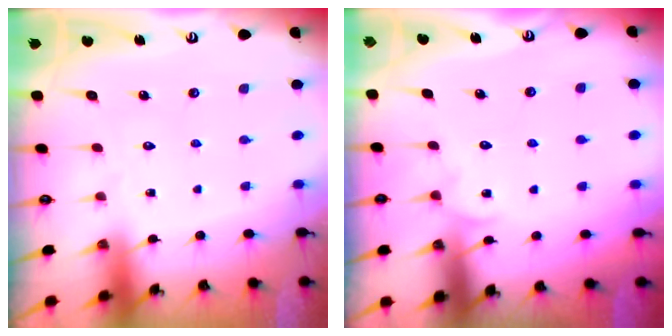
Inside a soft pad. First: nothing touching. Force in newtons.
{"total": 3.0, "press": 3.0, "slide": 0.3}